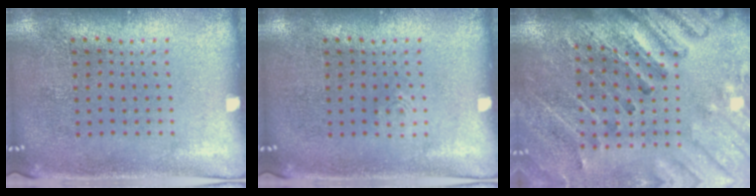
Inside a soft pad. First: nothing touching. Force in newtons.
{"total": 0.5, "press": 0.5, "slide": 0.1}
{"total": 2.8, "press": 2.7, "slide": 0.6}